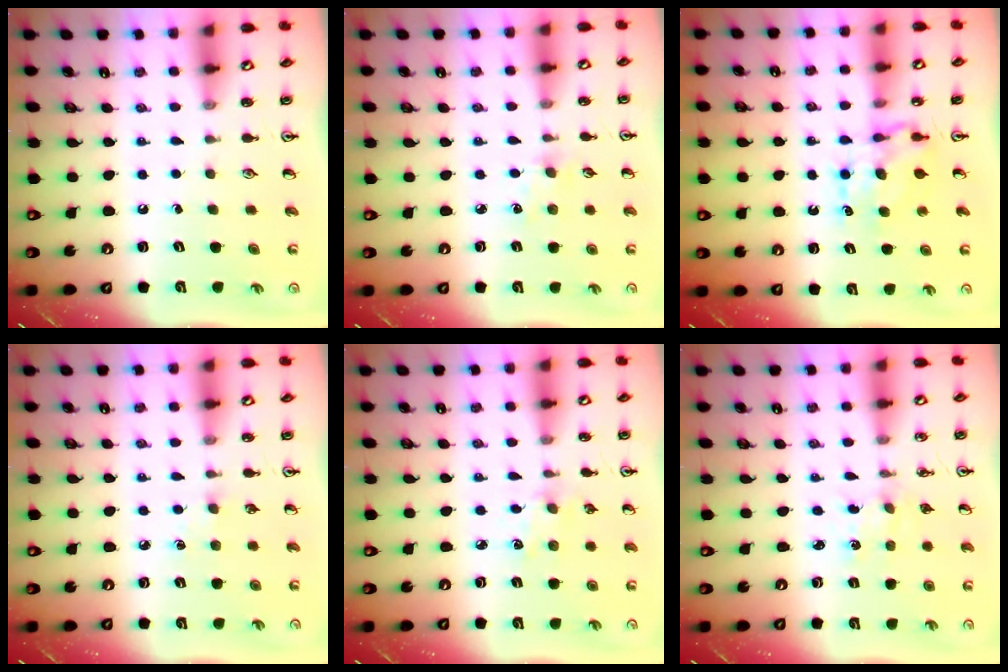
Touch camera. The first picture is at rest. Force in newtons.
{"total": 2.6, "press": 2.5, "slide": 0.5}
{"total": 6.8, "press": 6.8, "slide": 0.5}
{"total": 2.7, "press": 2.7, "slide": 0.4}
{"total": 2.9, "press": 2.8, "slide": 0.5}
{"total": 0.5, "press": 0.5, "slide": 0.2}